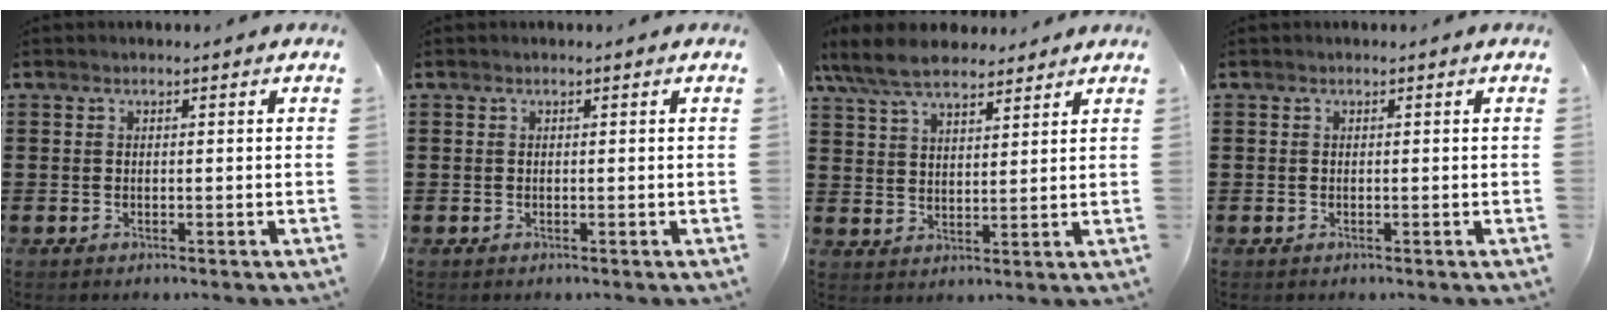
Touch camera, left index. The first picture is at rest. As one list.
[{"total": 0.0}, {"total": 8.2, "force": [6.9, 2.7, 3.4], "torque": [-0.089, -0.009, 0.131]}, {"total": 0.0}]